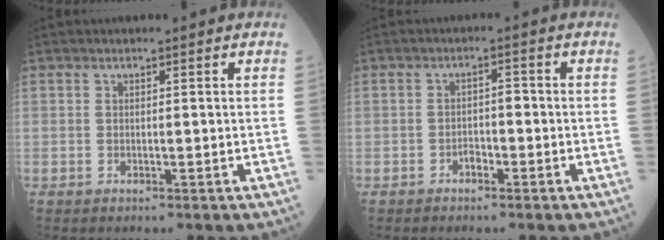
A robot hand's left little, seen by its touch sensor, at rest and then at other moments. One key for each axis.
{"total": 1.9, "fx": -1.2, "fy": 1.1, "fz": 1.1, "tx": -0.012, "ty": 0.006, "tz": -0.022}